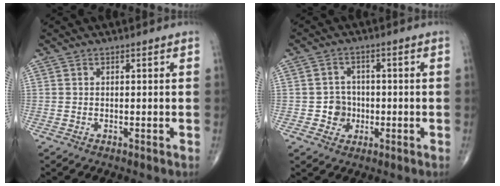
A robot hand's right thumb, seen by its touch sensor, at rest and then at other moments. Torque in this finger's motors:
{"motor_torque": [0.30, 0.14, 0.21, -0.07, -0.01]}